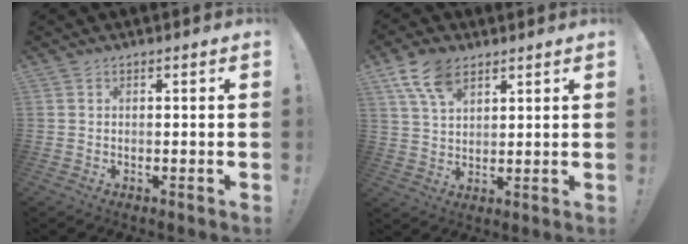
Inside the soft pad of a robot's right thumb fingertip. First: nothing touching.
{"total": 9.7, "force": [5.7, 5.2, 5.9], "torque": [-0.105, -0.014, 0.110]}